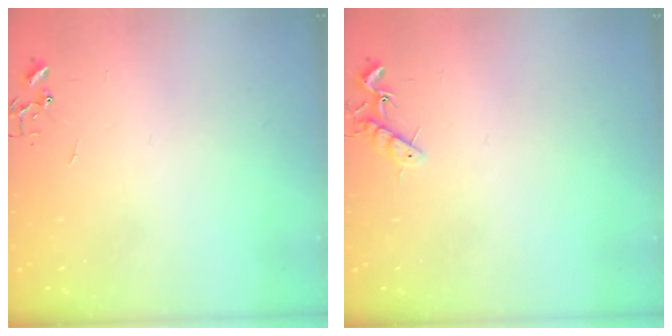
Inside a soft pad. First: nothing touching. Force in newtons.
{"total": 7.0, "press": 6.9, "slide": 0.9}